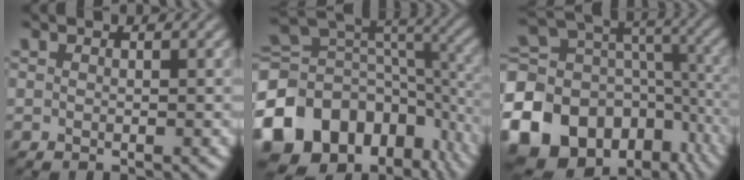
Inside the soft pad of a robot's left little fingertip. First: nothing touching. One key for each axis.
{"total": 15.0, "fx": -7.1, "fy": 10.7, "fz": 7.7, "tx": -0.188, "ty": -0.010, "tz": -0.116}
{"total": 20.1, "fx": -9.2, "fy": 15.5, "fz": 8.9, "tx": -0.198, "ty": -0.042, "tz": -0.130}